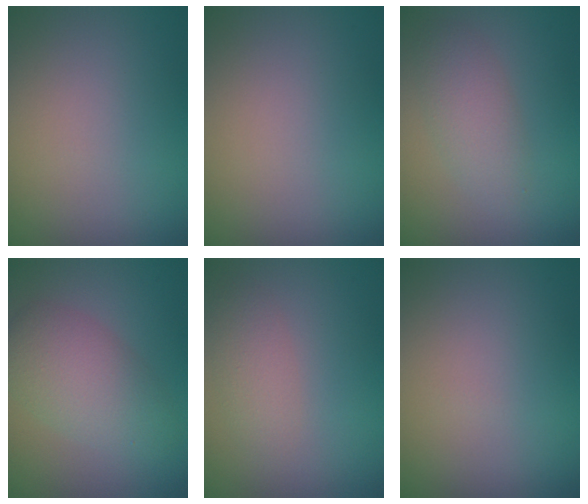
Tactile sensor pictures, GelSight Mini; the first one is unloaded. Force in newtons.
{"total": 0.0}
{"total": 2.7, "press": 2.7, "slide": 0.1}
{"total": 4.9, "press": 4.9, "slide": 0.1}
{"total": 2.0, "press": 2.0, "slide": 0.0}
{"total": 0.0}